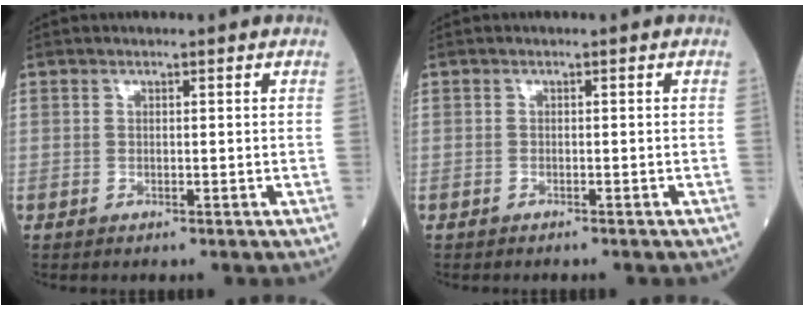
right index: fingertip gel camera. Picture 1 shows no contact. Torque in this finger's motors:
{"motor_torque": [-0.16, -0.10, -0.01, -0.01]}